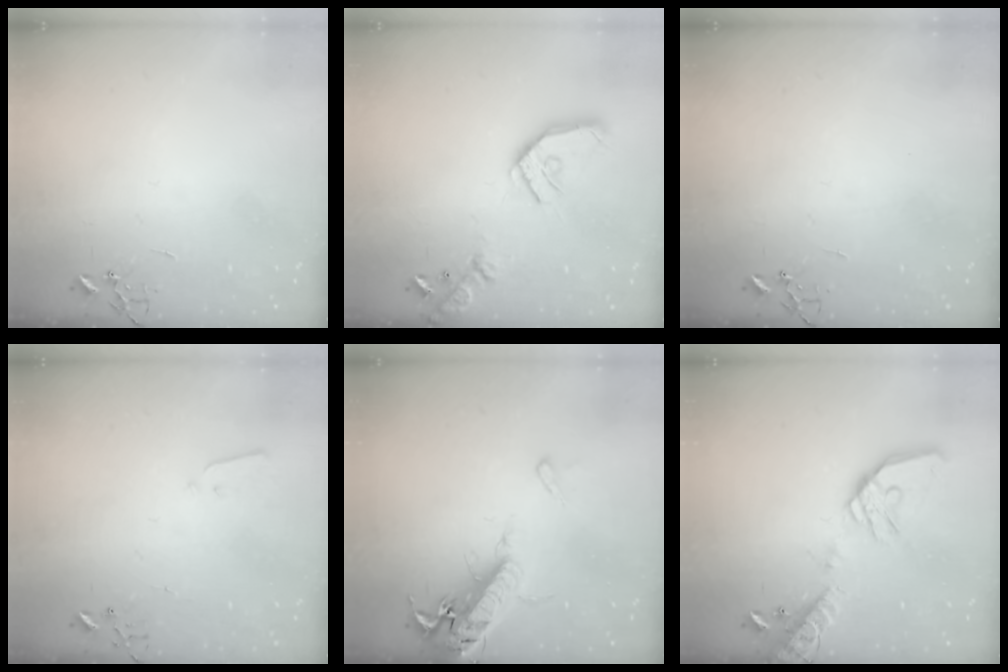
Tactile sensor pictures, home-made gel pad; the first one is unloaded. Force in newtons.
{"total": 16.6, "press": 16.4, "slide": 2.5}
{"total": 0.0}
{"total": 1.9, "press": 1.9, "slide": 0.4}
{"total": 17.4, "press": 16.9, "slide": 4.1}
{"total": 17.0, "press": 16.8, "slide": 2.6}